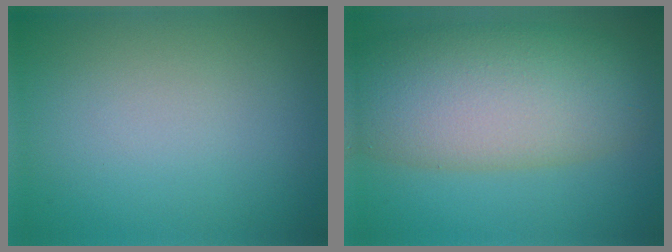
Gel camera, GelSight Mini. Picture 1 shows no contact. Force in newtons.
{"total": 10.3, "press": 10.2, "slide": 0.7}